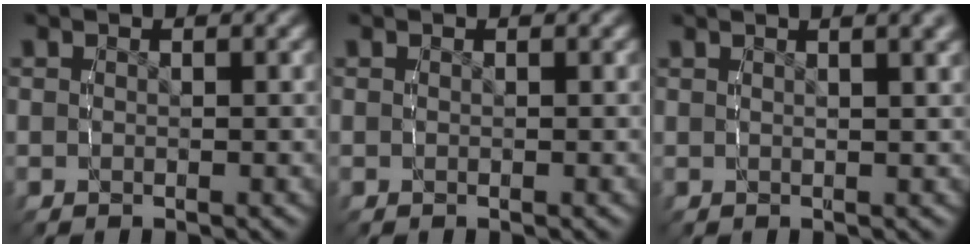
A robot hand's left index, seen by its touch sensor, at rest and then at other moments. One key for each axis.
{"total": 0.0}
{"total": 3.9, "fx": 2.3, "fy": 0.6, "fz": 3.1, "tx": -0.027, "ty": 0.017, "tz": 0.033}